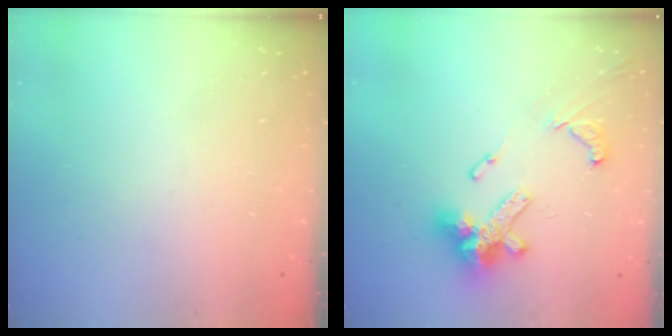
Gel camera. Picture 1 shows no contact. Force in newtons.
{"total": 15.9, "press": 15.8, "slide": 2.0}